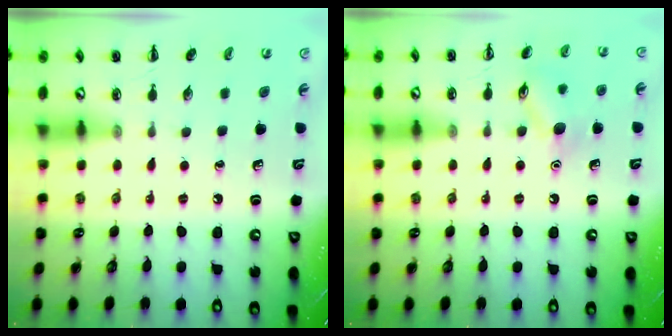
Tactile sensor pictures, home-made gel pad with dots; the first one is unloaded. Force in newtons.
{"total": 9.5, "press": 9.5, "slide": 0.8}